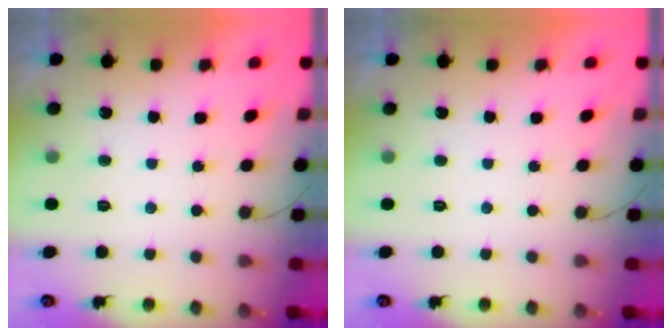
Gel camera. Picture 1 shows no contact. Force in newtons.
{"total": 0.0}